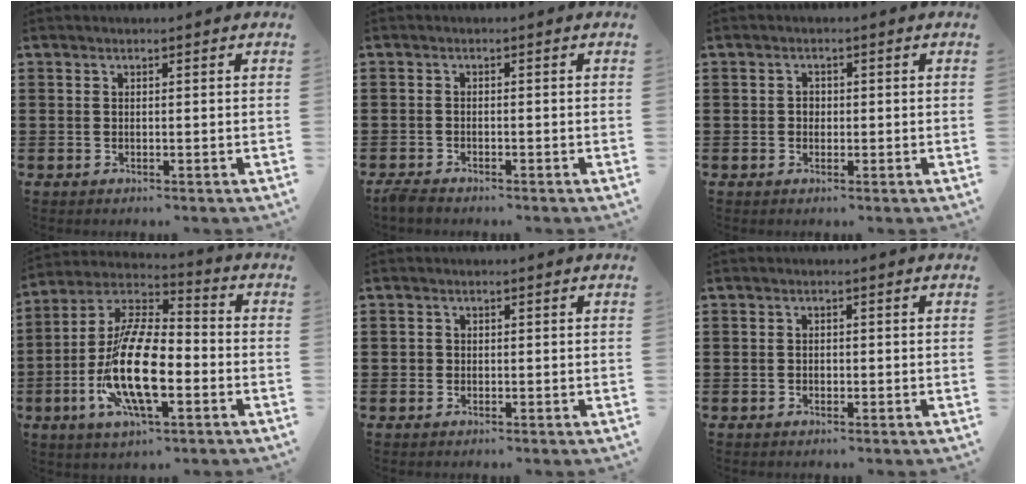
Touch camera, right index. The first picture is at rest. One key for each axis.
{"total": 1.6, "fx": -1.5, "fy": 0.2, "fz": 0.3, "tx": -0.016, "ty": -0.001, "tz": -0.033}
{"total": 1.1, "fx": -0.1, "fy": 1.0, "fz": 0.6, "tx": -0.013, "ty": 0.003, "tz": -0.003}
{"total": 15.5, "fx": -4.2, "fy": 6.3, "fz": 13.5, "tx": -0.303, "ty": -0.007, "tz": -0.083}
{"total": 0.7, "fx": -0.1, "fy": 0.6, "fz": 0.2, "tx": -0.005, "ty": 0.004, "tz": -0.002}
{"total": 0.5, "fx": -0.3, "fy": 0.4, "fz": 0.2, "tx": -0.007, "ty": -0.001, "tz": -0.006}